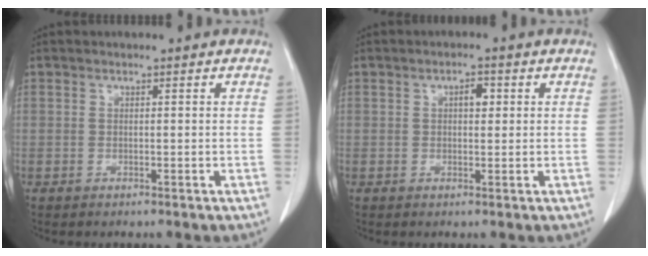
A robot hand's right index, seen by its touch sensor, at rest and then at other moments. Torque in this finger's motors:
{"motor_torque": [0.31, -0.05, 0.21, 0.03]}